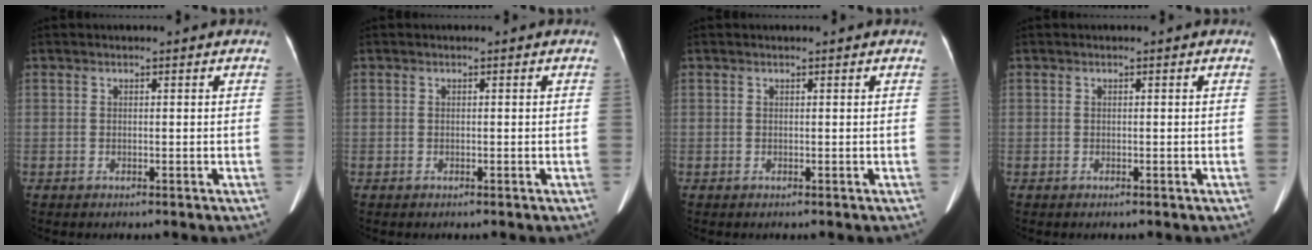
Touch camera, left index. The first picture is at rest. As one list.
[{"total": 0.0}, {"total": 0.5, "force": [0.5, -0.1, 0.1], "torque": [-0.008, 0.012, 0.012]}, {"total": 0.0}]